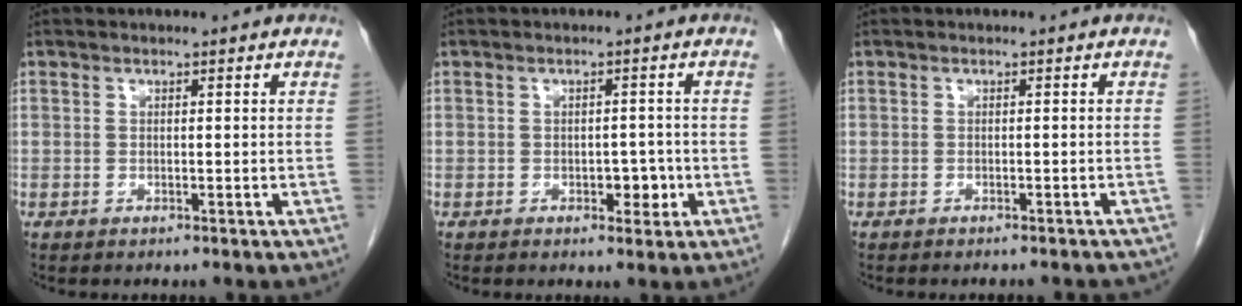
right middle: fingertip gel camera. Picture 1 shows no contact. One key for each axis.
{"total": 2.8, "fx": -0.9, "fy": 1.6, "fz": 2.1, "tx": -0.022, "ty": 0.004, "tz": -0.007}
{"total": 5.7, "fx": -5.2, "fy": 1.4, "fz": 1.8, "tx": -0.018, "ty": -0.008, "tz": -0.054}